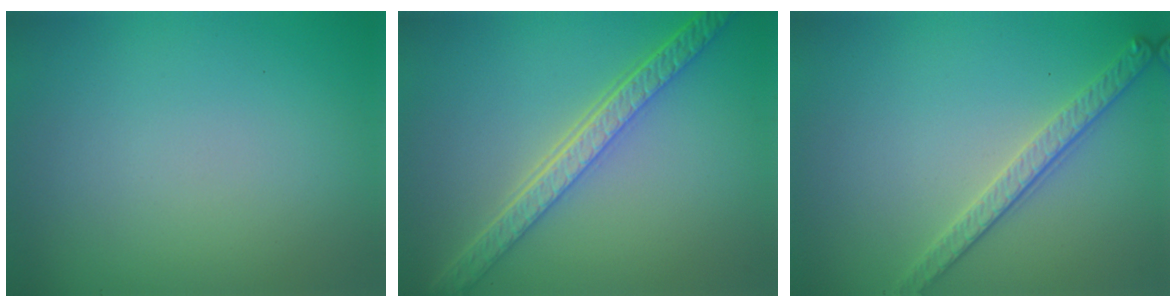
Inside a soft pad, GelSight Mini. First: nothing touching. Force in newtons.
{"total": 5.5, "press": 4.3, "slide": 3.4}
{"total": 2.8, "press": 2.6, "slide": 1.0}